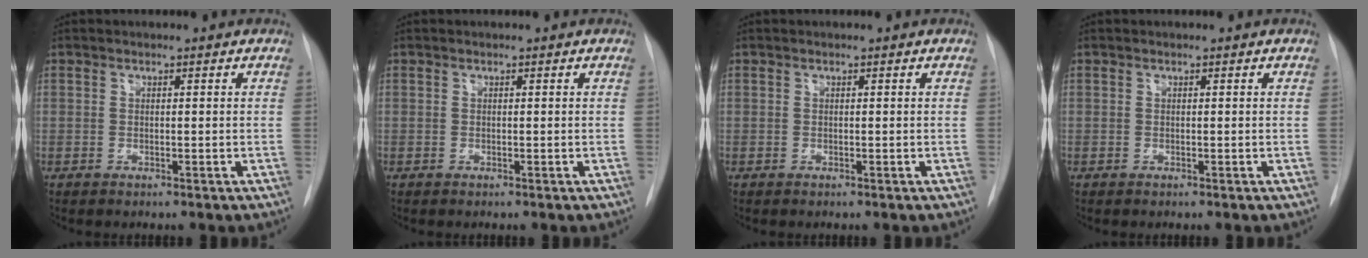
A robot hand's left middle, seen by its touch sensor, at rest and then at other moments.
{"total": 0.0}
{"total": 0.0}
{"total": 0.0}